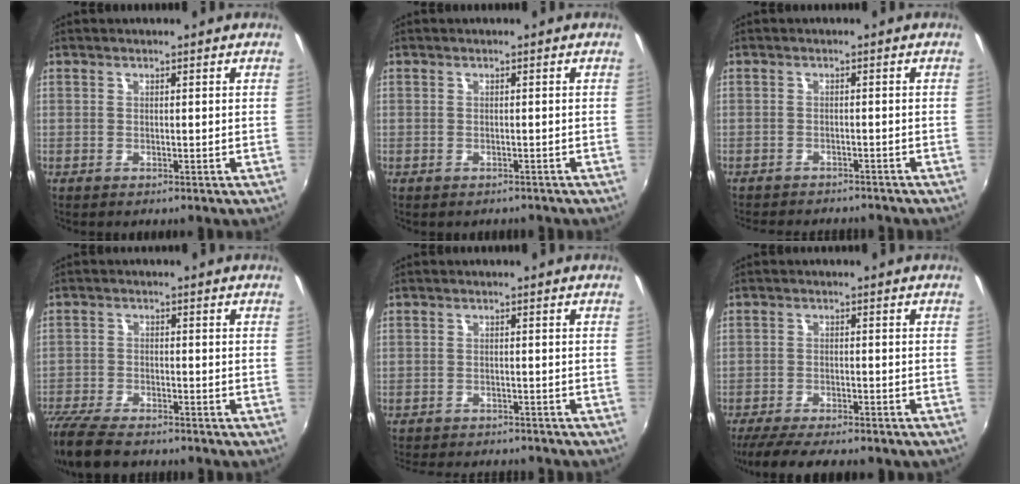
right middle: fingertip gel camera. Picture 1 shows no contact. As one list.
[{"total": 1.6, "force": [-1.4, 0.7, 0.5], "torque": [-0.012, -0.006, -0.016]}, {"total": 7.7, "force": [-7.0, 1.9, 2.5], "torque": [-0.063, -0.015, -0.099]}, {"total": 12.3, "force": [-10.3, 3.4, 5.8], "torque": [-0.150, -0.038, -0.188]}, {"total": 9.2, "force": [-8.3, 2.3, 3.1], "torque": [-0.077, -0.016, -0.119]}, {"total": 13.1, "force": [-10.9, 2.9, 6.6], "torque": [-0.139, -0.033, -0.166]}]